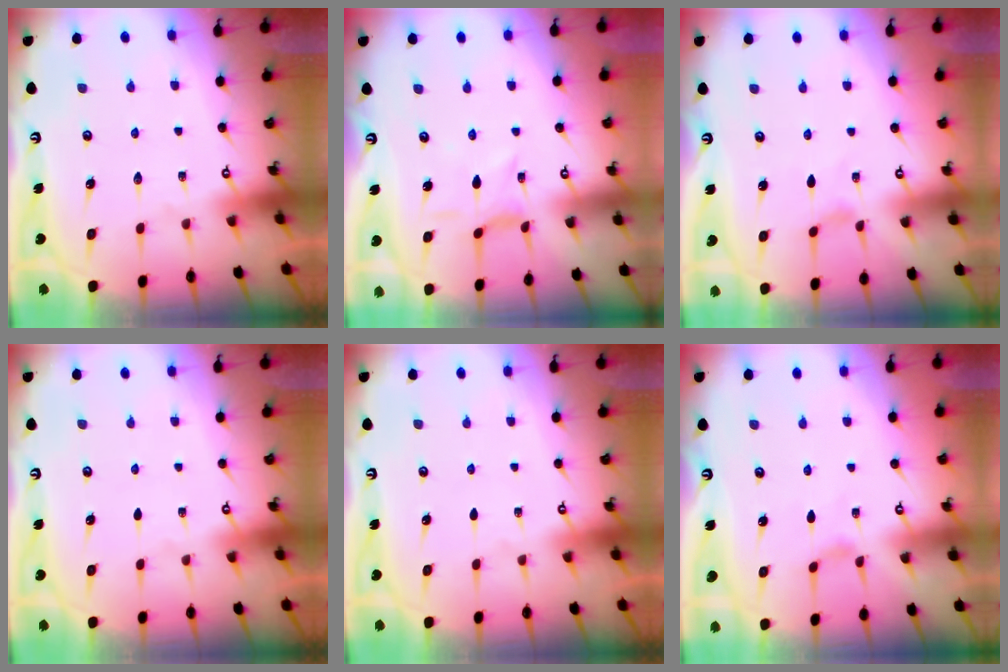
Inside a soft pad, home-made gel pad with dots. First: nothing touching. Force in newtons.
{"total": 2.1, "press": 2.1, "slide": 0.6}
{"total": 0.0}
{"total": 0.0}
{"total": 0.0}
{"total": 1.0, "press": 0.9, "slide": 0.4}